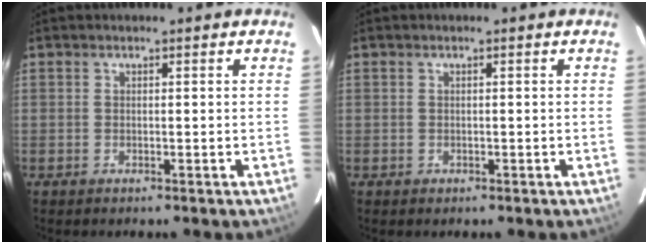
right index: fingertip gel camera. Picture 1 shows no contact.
{"total": 0.6, "force": [-0.3, 0.6, 0.0], "torque": [0.005, -0.001, -0.002]}